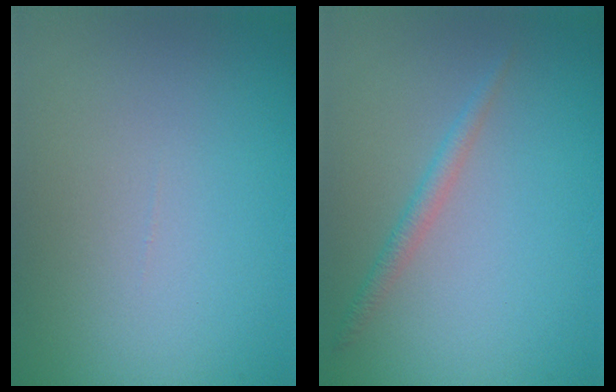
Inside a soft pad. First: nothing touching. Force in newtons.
{"total": 1.4, "press": 1.4, "slide": 0.0}